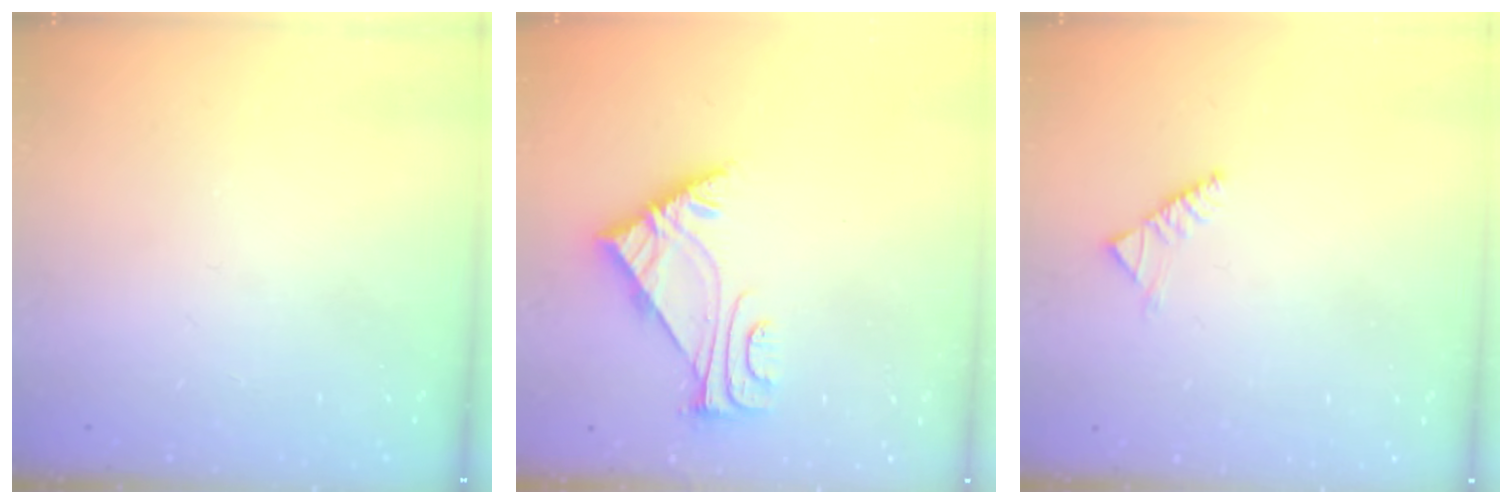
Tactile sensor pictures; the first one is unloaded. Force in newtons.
{"total": 5.4, "press": 5.3, "slide": 1.1}
{"total": 2.6, "press": 2.5, "slide": 0.8}